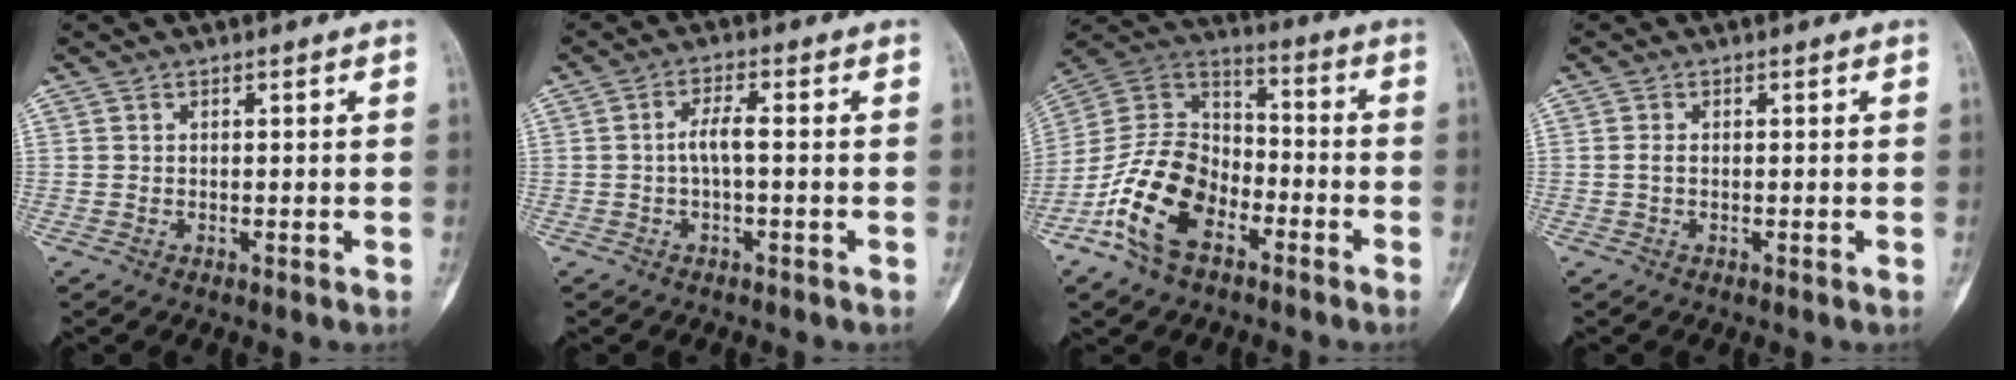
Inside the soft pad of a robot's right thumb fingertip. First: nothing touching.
{"total": 3.4, "force": [-0.4, 0.9, 3.3], "torque": [-0.064, 0.014, -0.010]}
{"total": 16.4, "force": [-7.9, 10.1, 10.3], "torque": [-0.188, 0.067, -0.155]}
{"total": 1.0, "force": [-0.1, 0.5, 0.9], "torque": [-0.021, 0.000, -0.001]}